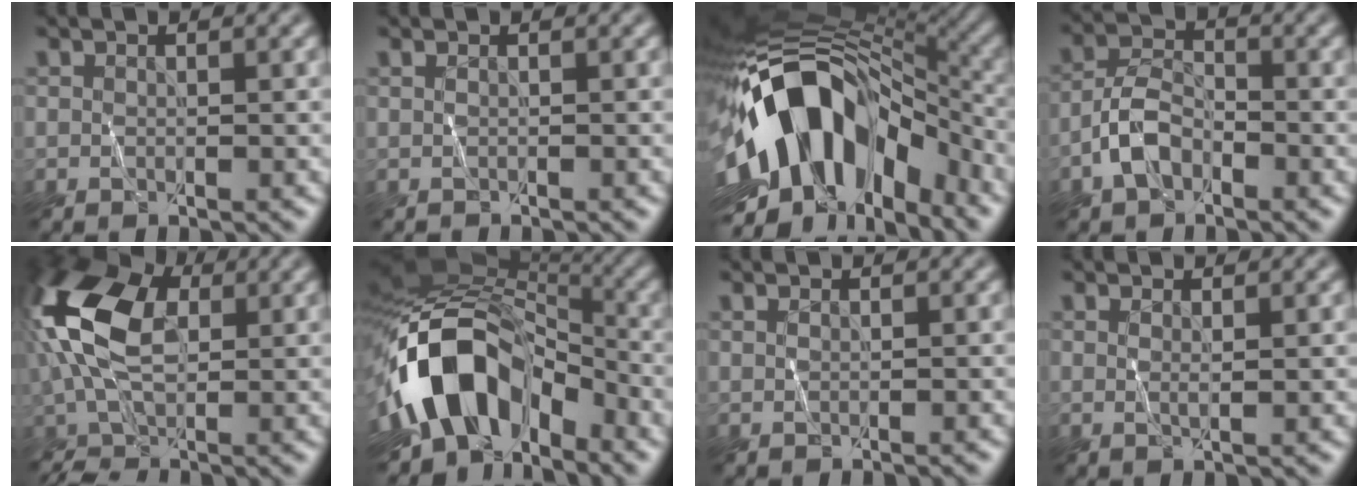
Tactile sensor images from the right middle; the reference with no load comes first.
{"total": 0.5, "force": [-0.4, 0.2, 0.2], "torque": [0.001, -0.003, -0.008]}
{"total": 15.4, "force": [-3.5, 9.1, 12.0], "torque": [-0.193, 0.026, -0.068]}
{"total": 3.3, "force": [-1.9, 1.9, 1.9], "torque": [-0.037, 0.016, -0.043]}
{"total": 12.0, "force": [0.6, 7.1, 9.6], "torque": [-0.213, 0.021, 0.000]}
{"total": 12.6, "force": [-4.7, 8.0, 8.6], "torque": [-0.149, 0.022, -0.089]}
{"total": 0.6, "force": [0.2, 0.3, 0.5], "torque": [-0.001, 0.000, 0.001]}
{"total": 0.8, "force": [0.5, 0.2, 0.6], "torque": [-0.010, 0.002, 0.005]}